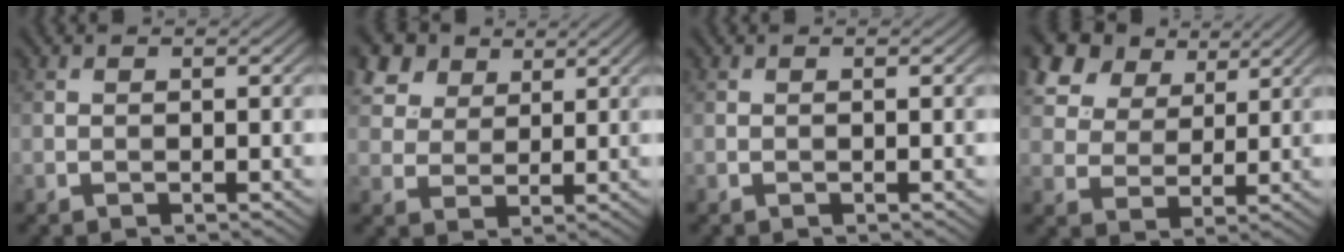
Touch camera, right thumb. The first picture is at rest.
{"total": 8.4, "force": [5.4, 5.3, 3.7], "torque": [-0.127, 0.003, 0.108]}
{"total": 0.0}
{"total": 11.6, "force": [7.2, 7.3, 5.3], "torque": [-0.169, 0.012, 0.149]}